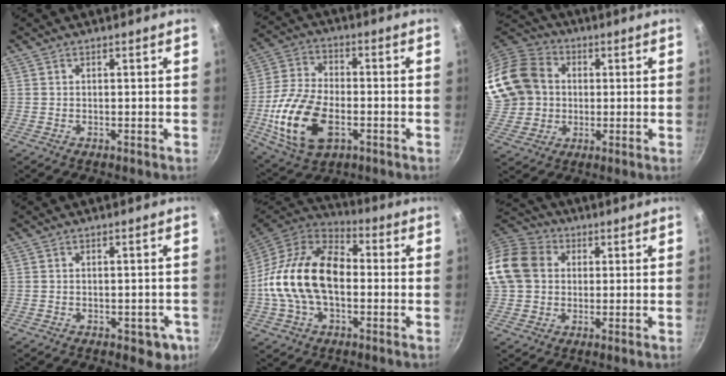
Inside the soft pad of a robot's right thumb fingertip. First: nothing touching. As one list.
[{"total": 16.7, "force": [-4.5, 9.8, 12.8], "torque": [-0.247, 0.017, -0.081]}, {"total": 19.4, "force": [2.8, 16.7, 9.6], "torque": [-0.188, 0.030, 0.056]}, {"total": 4.6, "force": [-1.8, 2.8, 3.3], "torque": [-0.017, 0.015, -0.010]}, {"total": 20.7, "force": [-1.1, 13.1, 16.1], "torque": [-0.273, 0.035, -0.034]}, {"total": 16.1, "force": [2.5, 13.3, 8.7], "torque": [-0.161, 0.031, 0.032]}]